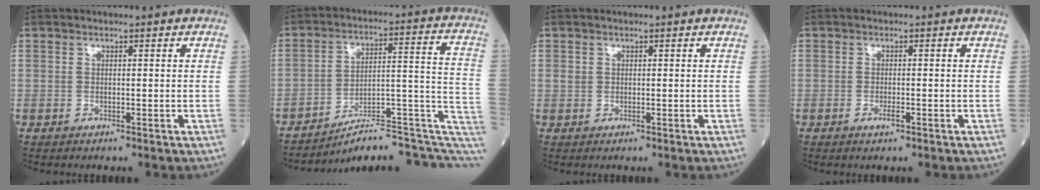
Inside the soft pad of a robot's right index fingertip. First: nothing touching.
{"total": 14.8, "force": [-11.8, 3.3, 8.3], "torque": [-0.064, 0.074, -0.161]}
{"total": 0.8, "force": [0.2, 0.7, 0.3], "torque": [-0.005, 0.007, 0.002]}
{"total": 1.3, "force": [-0.7, 0.3, 1.1], "torque": [-0.020, 0.000, -0.011]}